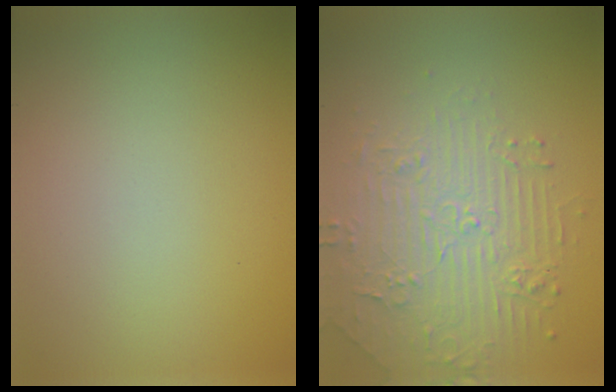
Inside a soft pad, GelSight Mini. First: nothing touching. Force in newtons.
{"total": 4.9, "press": 3.9, "slide": 3.0}